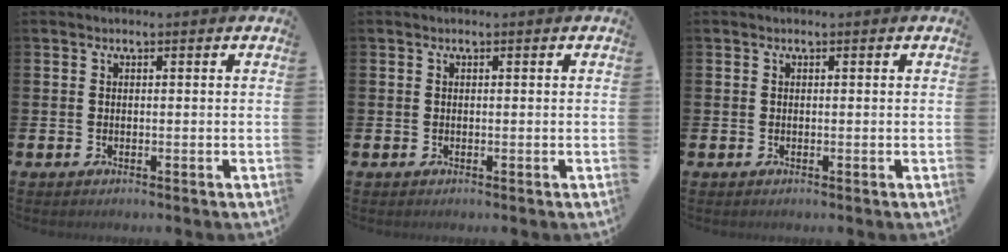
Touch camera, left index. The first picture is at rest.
{"total": 0.0}
{"total": 0.0}